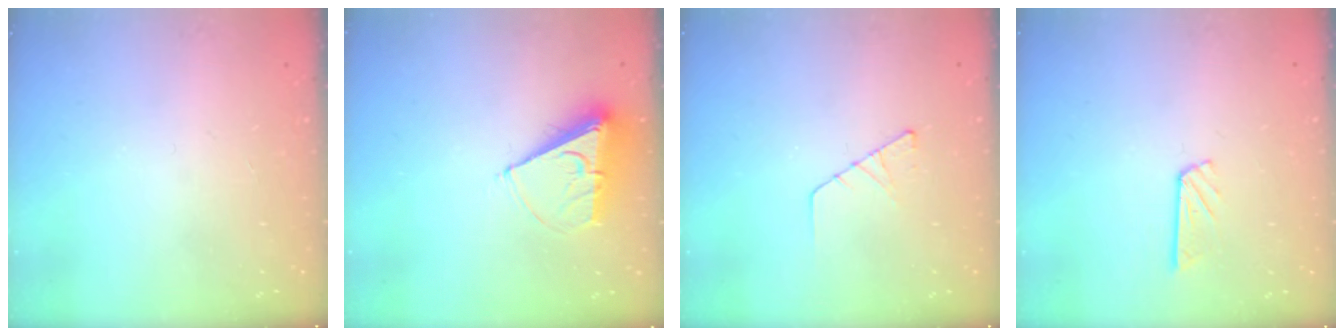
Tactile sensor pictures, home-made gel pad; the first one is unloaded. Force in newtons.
{"total": 7.6, "press": 7.5, "slide": 0.5}
{"total": 4.1, "press": 4.1, "slide": 0.5}
{"total": 5.7, "press": 5.7, "slide": 0.2}